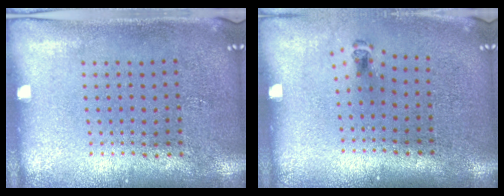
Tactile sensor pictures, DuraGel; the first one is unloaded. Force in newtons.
{"total": 0.5, "press": 0.3, "slide": 0.4}